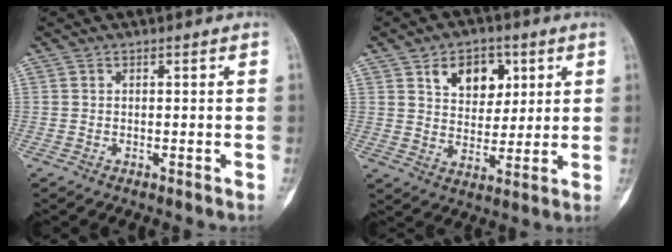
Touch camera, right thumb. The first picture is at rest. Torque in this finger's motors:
{"motor_torque": [-0.55, 0.84, 0.37, -0.22, 0.05]}